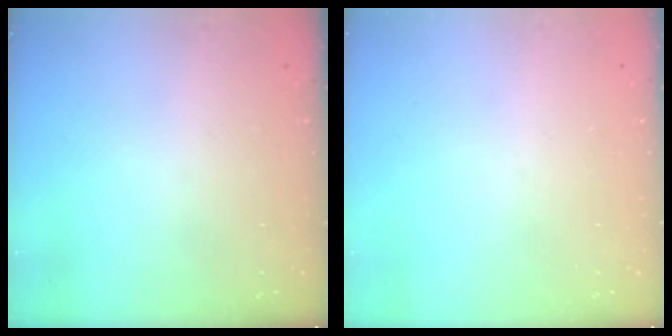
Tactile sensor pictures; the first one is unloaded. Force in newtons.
{"total": 0.0}